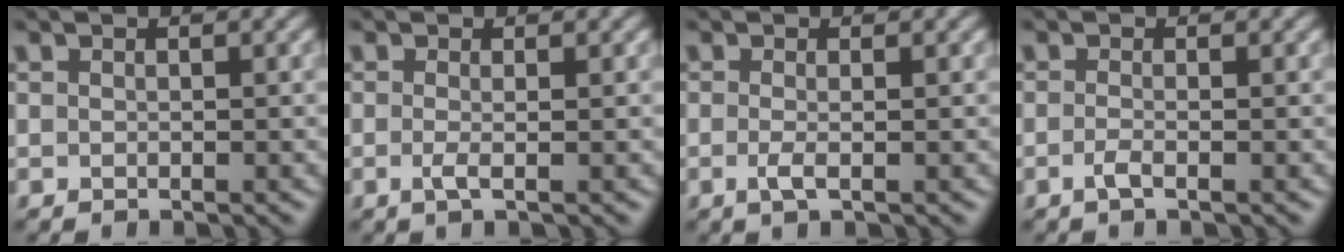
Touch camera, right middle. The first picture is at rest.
{"total": 1.3, "force": [-0.3, 0.2, 1.3], "torque": [-0.029, -0.003, -0.007]}
{"total": 1.4, "force": [-0.4, 0.2, 1.3], "torque": [-0.032, -0.003, -0.009]}
{"total": 1.2, "force": [-0.6, 0.2, 1.1], "torque": [-0.024, 0.000, -0.015]}